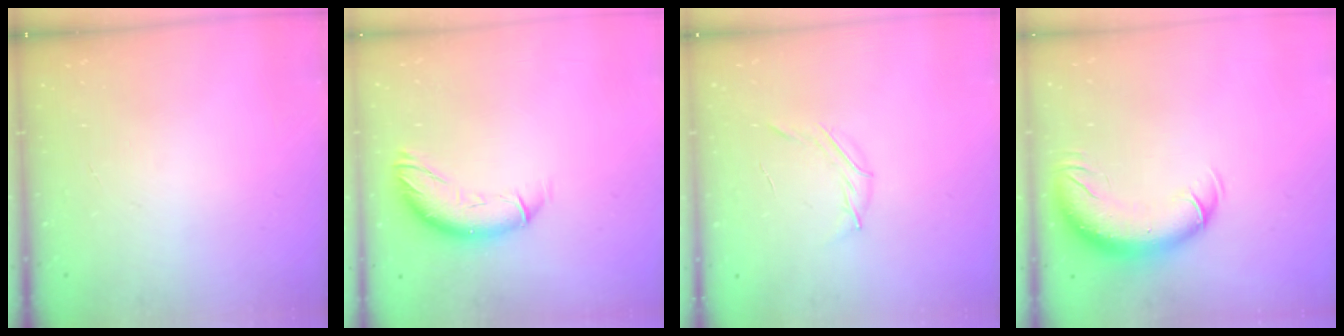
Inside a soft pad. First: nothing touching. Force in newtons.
{"total": 11.8, "press": 11.7, "slide": 1.9}
{"total": 3.8, "press": 3.7, "slide": 1.0}
{"total": 12.4, "press": 12.0, "slide": 3.3}